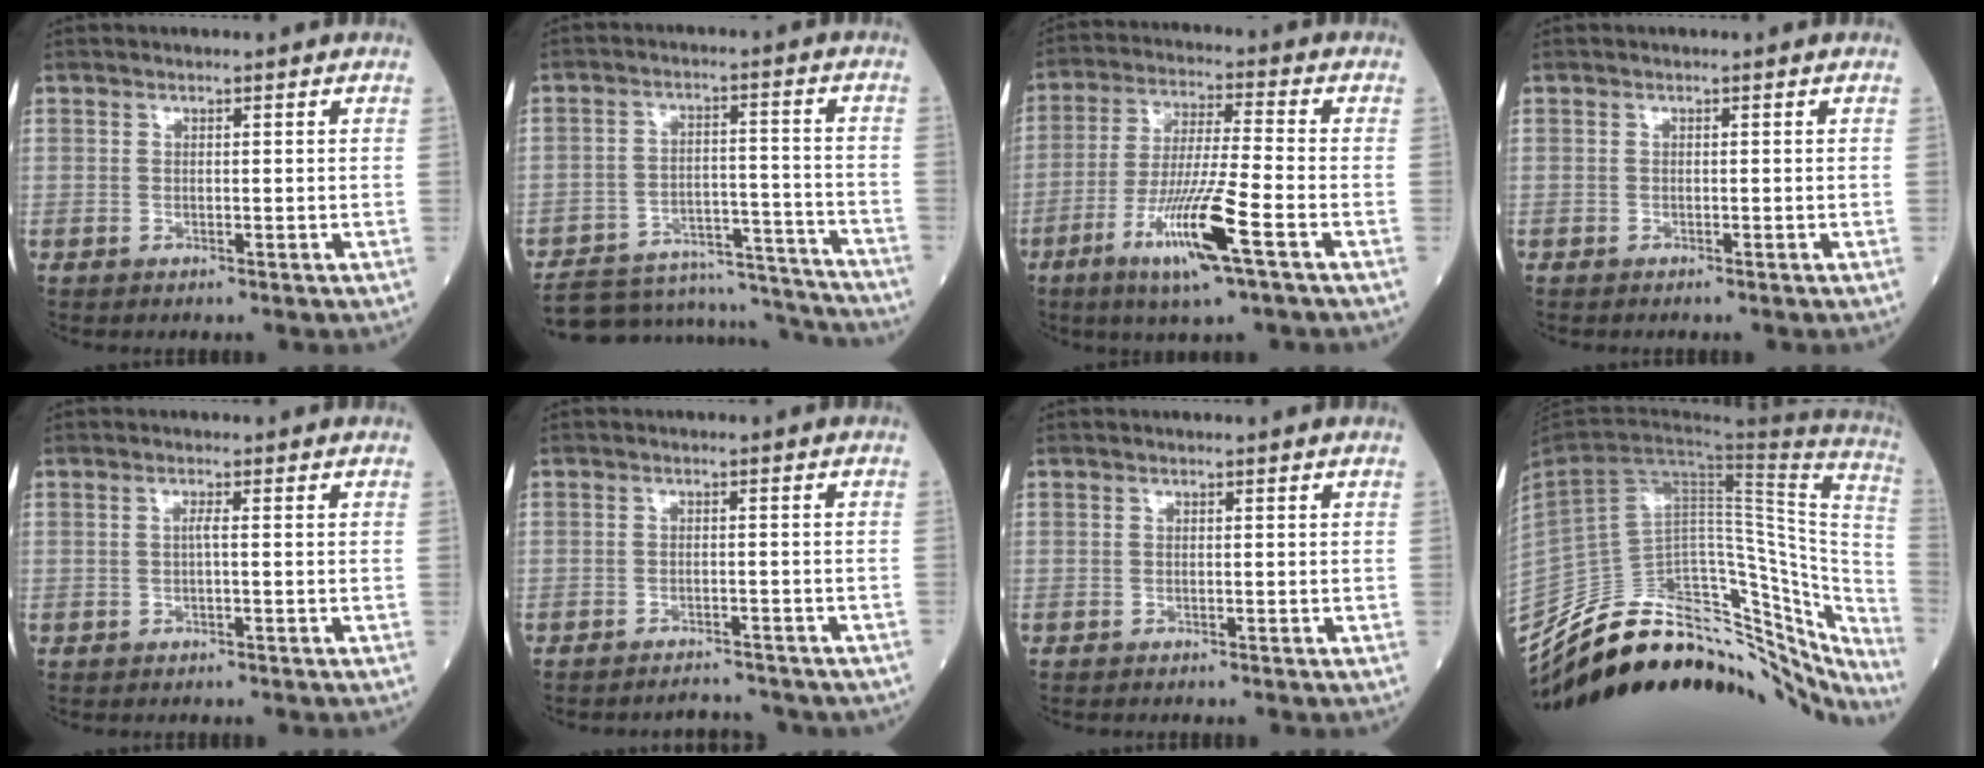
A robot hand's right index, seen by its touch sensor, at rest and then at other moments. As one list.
[{"total": 19.7, "force": [-18.9, 3.6, 4.3], "torque": [-0.081, 0.028, -0.272]}, {"total": 13.4, "force": [-6.2, 0.3, 11.9], "torque": [-0.239, -0.024, -0.112]}, {"total": 0.7, "force": [-0.4, 0.4, 0.3], "torque": [-0.016, 0.000, -0.007]}, {"total": 1.3, "force": [-0.1, 0.3, 1.2], "torque": [-0.032, 0.000, -0.002]}, {"total": 7.1, "force": [-6.6, 2.2, 1.6], "torque": [-0.025, 0.006, -0.081]}, {"total": 1.0, "force": [-0.7, 0.5, 0.5], "torque": [-0.017, -0.002, -0.009]}, {"total": 42.3, "force": [-35.0, 12.8, 20.1], "torque": [-0.260, -0.019, -0.480]}]